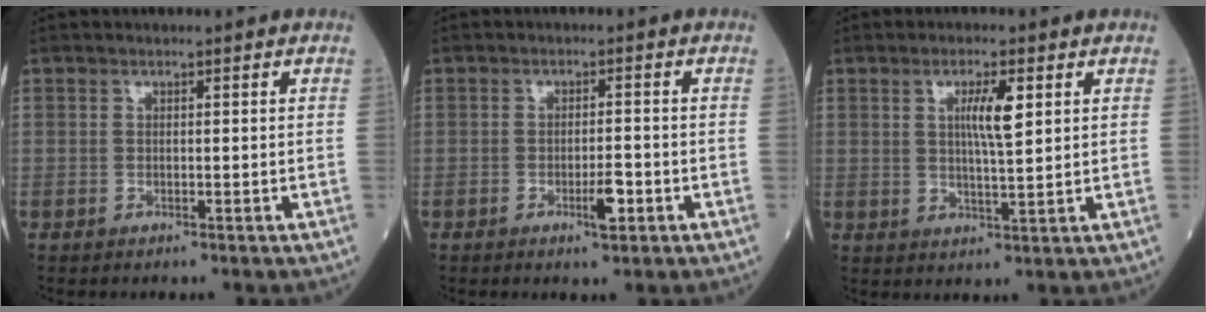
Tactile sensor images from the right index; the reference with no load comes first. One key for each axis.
{"total": 3.2, "fx": -1.4, "fy": 0.6, "fz": 2.8, "tx": -0.045, "ty": 0.000, "tz": -0.020}
{"total": 5.1, "fx": 1.7, "fy": 0.5, "fz": 4.8, "tx": -0.087, "ty": 0.000, "tz": 0.030}